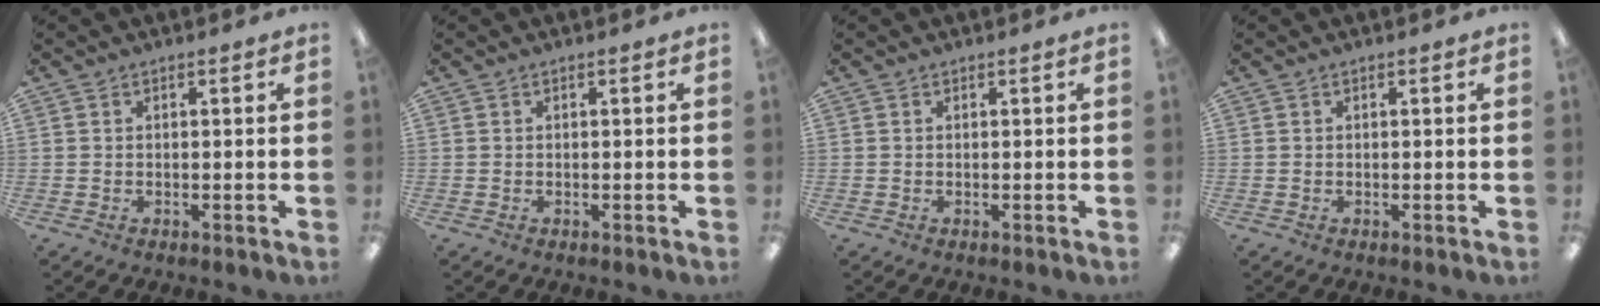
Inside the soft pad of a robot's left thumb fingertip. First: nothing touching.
{"total": 0.0}
{"total": 0.0}
{"total": 0.0}